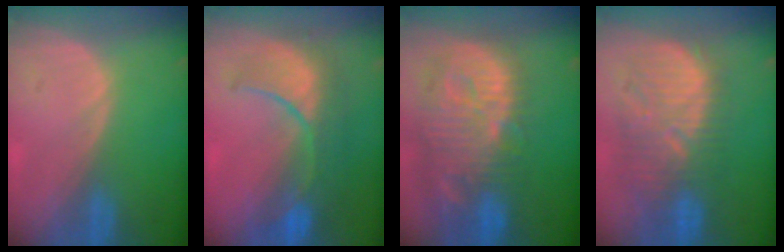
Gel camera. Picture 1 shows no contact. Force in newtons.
{"total": 10.3, "press": 9.0, "slide": 5.1}
{"total": 14.0, "press": 12.2, "slide": 6.8}
{"total": 11.1, "press": 10.7, "slide": 2.9}